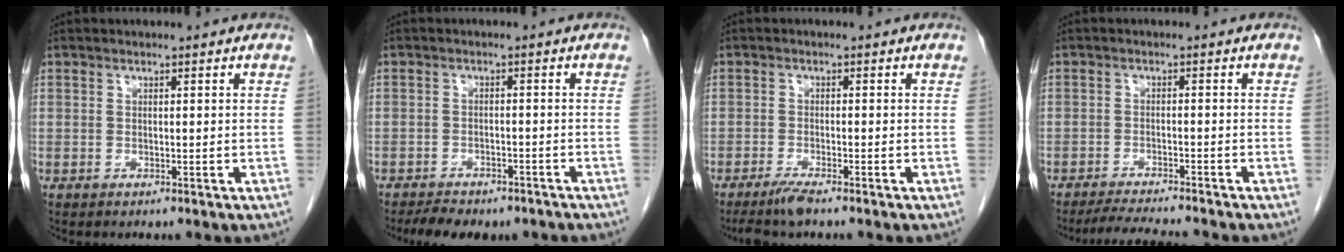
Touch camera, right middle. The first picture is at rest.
{"total": 8.4, "force": [-6.9, 3.1, 3.5], "torque": [-0.050, 0.003, -0.091]}
{"total": 3.1, "force": [-2.5, 0.0, 1.8], "torque": [-0.040, -0.007, -0.050]}
{"total": 7.2, "force": [-6.7, -0.1, 2.7], "torque": [-0.041, -0.014, -0.108]}